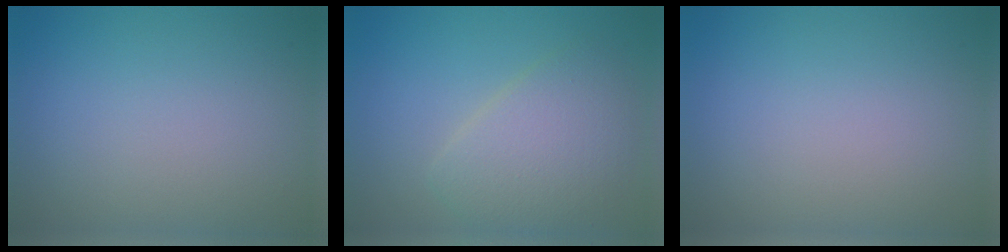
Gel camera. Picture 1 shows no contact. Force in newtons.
{"total": 4.6, "press": 4.6, "slide": 0.3}
{"total": 0.0}